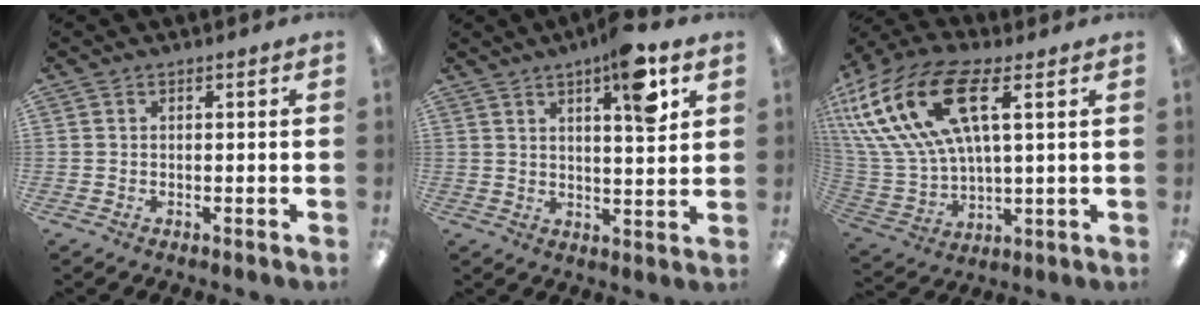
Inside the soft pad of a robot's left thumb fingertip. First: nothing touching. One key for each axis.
{"total": 10.7, "fx": 5.8, "fy": 2.5, "fz": 8.6, "tx": -0.120, "ty": -0.029, "tz": 0.089}
{"total": 22.2, "fx": 9.6, "fy": 11.0, "fz": 16.8, "tx": -0.372, "ty": -0.026, "tz": 0.168}